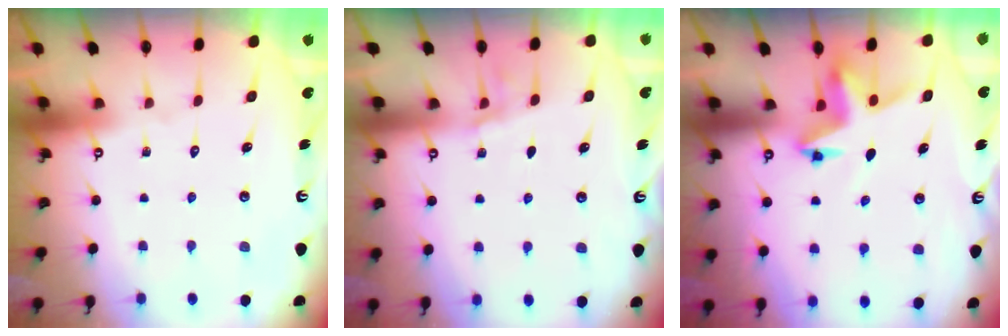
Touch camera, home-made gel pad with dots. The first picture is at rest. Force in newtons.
{"total": 3.0, "press": 3.0, "slide": 0.4}
{"total": 4.3, "press": 4.3, "slide": 0.1}